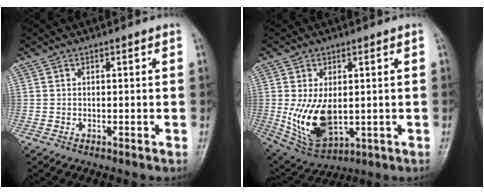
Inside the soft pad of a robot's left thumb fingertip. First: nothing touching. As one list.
[{"total": 11.8, "force": [-0.5, 6.9, 9.5], "torque": [-0.169, -0.016, 0.014]}]